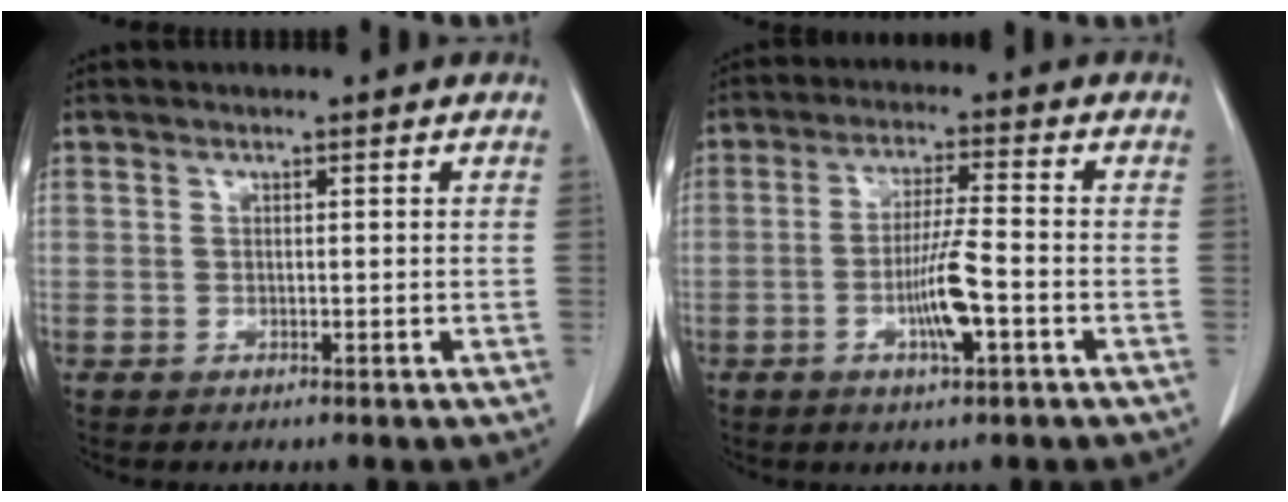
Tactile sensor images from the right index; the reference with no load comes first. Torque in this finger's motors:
{"motor_torque": [0.21, 0.10, 0.17, 0.09]}